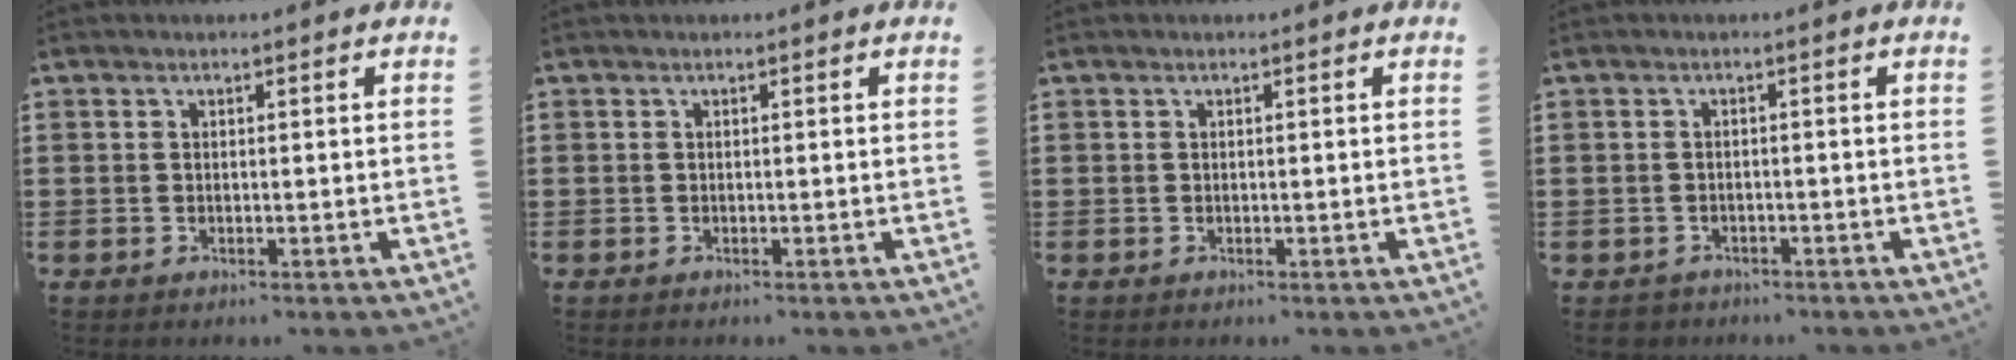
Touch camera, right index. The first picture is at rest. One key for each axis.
{"total": 0.0}
{"total": 0.0}
{"total": 1.4, "fx": -1.3, "fy": 0.5, "fz": -0.1, "tx": -0.004, "ty": 0.004, "tz": -0.031}